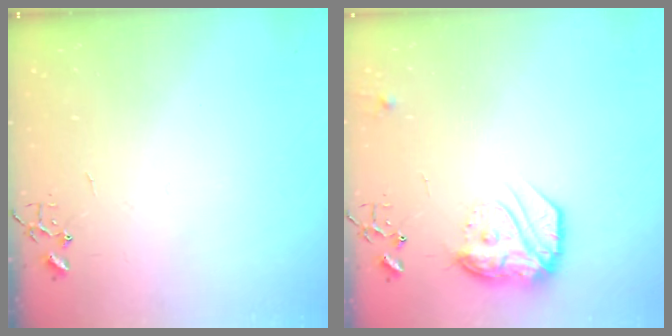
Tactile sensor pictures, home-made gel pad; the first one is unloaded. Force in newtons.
{"total": 16.9, "press": 16.8, "slide": 1.4}